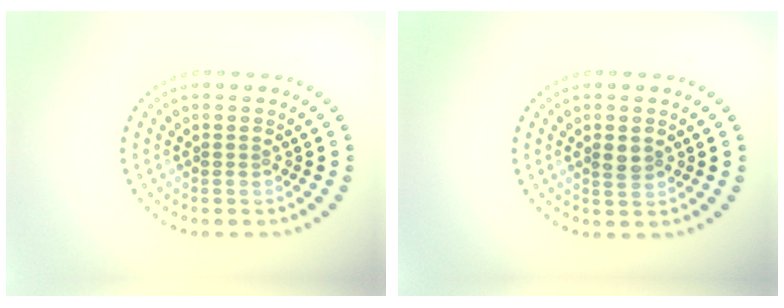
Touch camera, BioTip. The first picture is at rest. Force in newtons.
{"total": 1.3, "press": 1.3, "slide": 0.3}